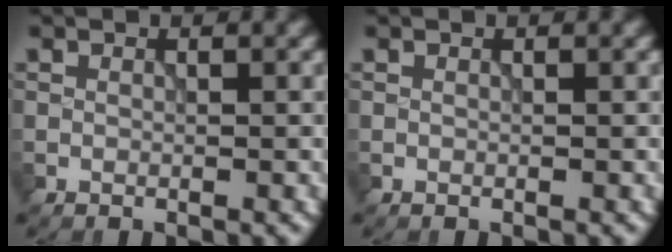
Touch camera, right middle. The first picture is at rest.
{"total": 0.0}